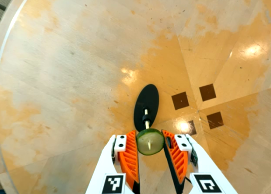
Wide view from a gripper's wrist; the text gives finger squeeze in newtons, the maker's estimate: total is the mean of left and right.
{"total": 8.2, "left": 7.9, "right": 8.6}